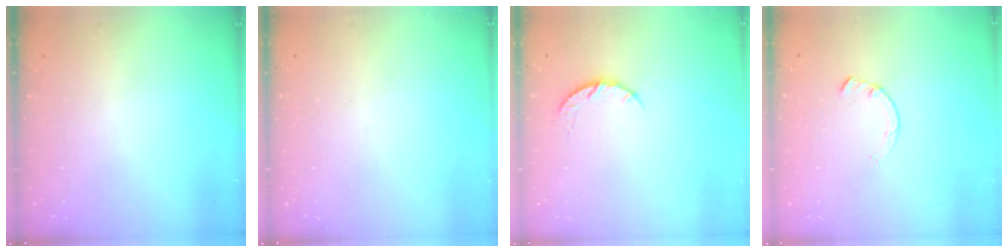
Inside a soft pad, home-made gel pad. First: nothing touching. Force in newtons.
{"total": 0.0}
{"total": 5.0, "press": 4.9, "slide": 0.6}
{"total": 1.4, "press": 1.4, "slide": 0.2}